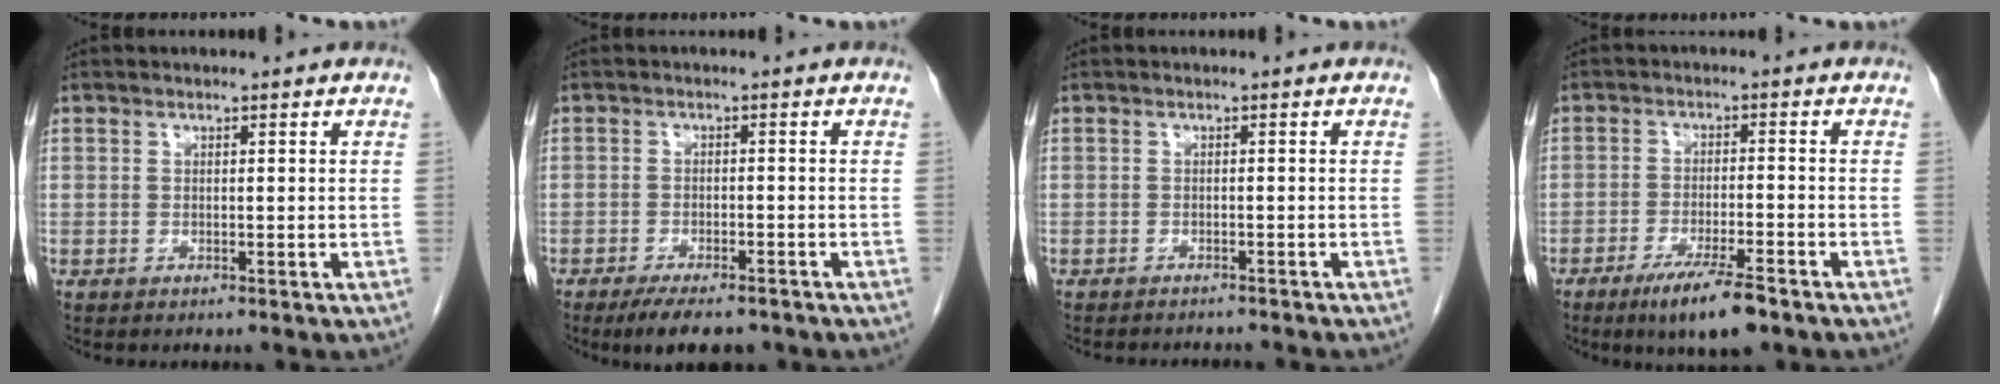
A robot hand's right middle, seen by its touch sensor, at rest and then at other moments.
{"total": 6.9, "force": [-5.5, 1.0, 4.1], "torque": [-0.062, -0.014, -0.084]}
{"total": 5.9, "force": [-5.5, 1.1, 1.7], "torque": [-0.014, -0.004, -0.064]}
{"total": 7.4, "force": [-4.9, 0.6, 5.4], "torque": [-0.099, -0.016, -0.082]}